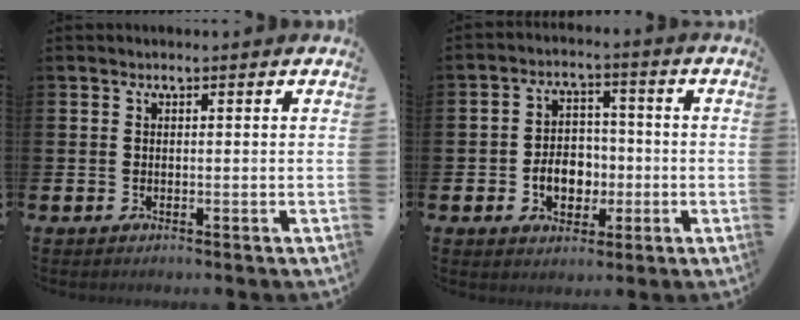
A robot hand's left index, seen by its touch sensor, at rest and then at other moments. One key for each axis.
{"total": 5.6, "fx": -1.5, "fy": 4.2, "fz": 3.4, "tx": -0.046, "ty": 0.005, "tz": -0.034}